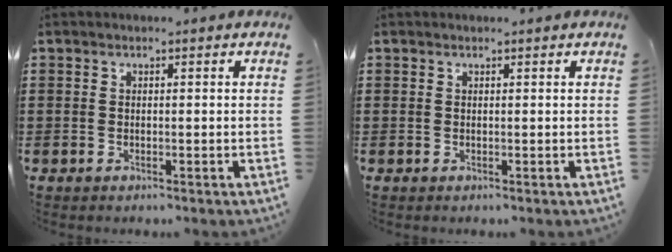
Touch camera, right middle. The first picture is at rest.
{"total": 0.0}